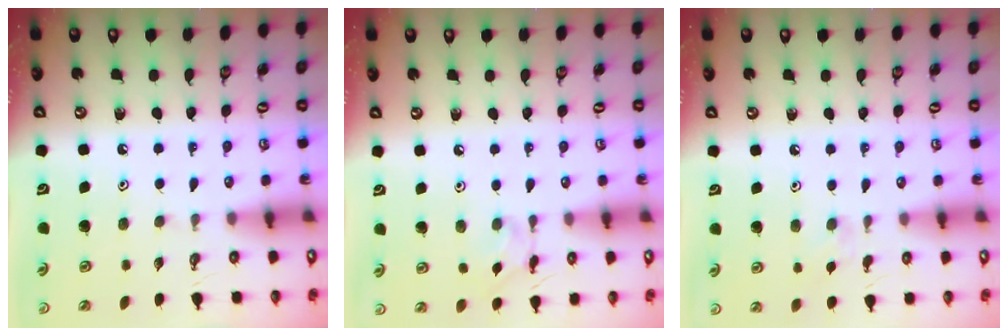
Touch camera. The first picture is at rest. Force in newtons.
{"total": 3.1, "press": 3.1, "slide": 0.2}
{"total": 5.7, "press": 5.6, "slide": 0.8}